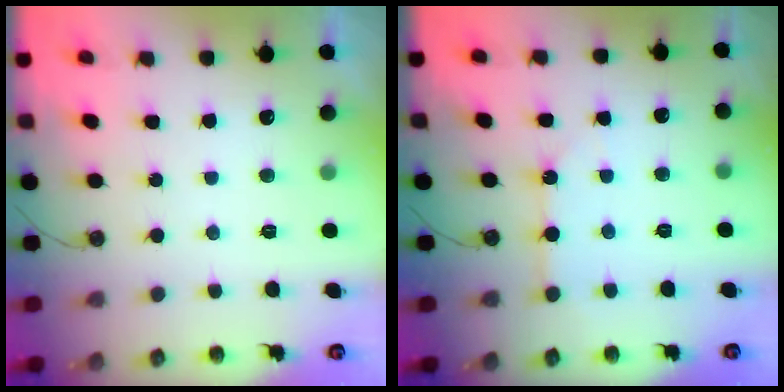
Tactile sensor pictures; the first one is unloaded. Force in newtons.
{"total": 3.9, "press": 3.9, "slide": 0.5}